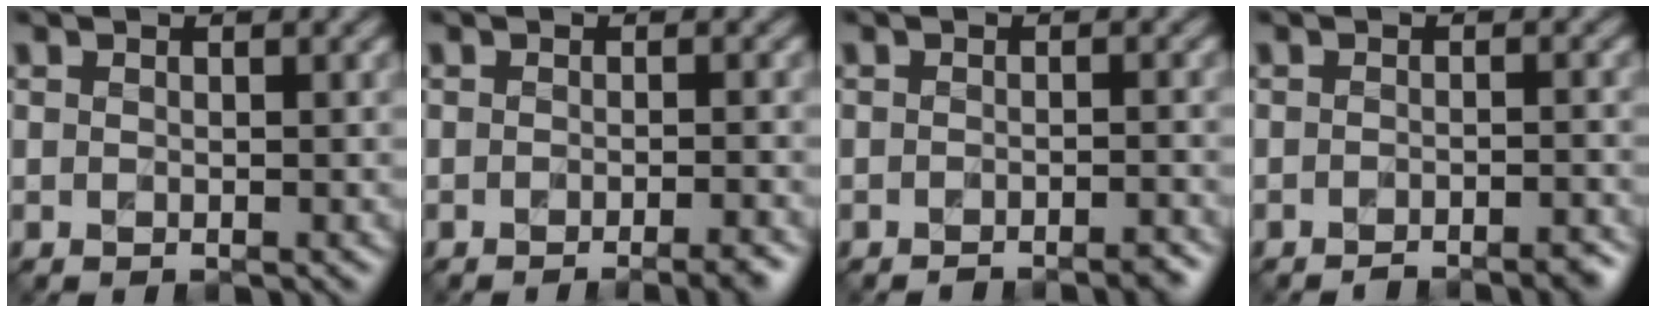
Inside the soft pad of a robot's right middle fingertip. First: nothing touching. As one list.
[{"total": 3.2, "force": [-2.1, 0.6, 2.4], "torque": [-0.021, 0.004, -0.031]}, {"total": 2.1, "force": [-1.9, 0.4, 1.0], "torque": [-0.004, 0.002, -0.028]}, {"total": 2.8, "force": [-2.4, 0.5, 1.3], "torque": [-0.008, 0.004, -0.035]}]